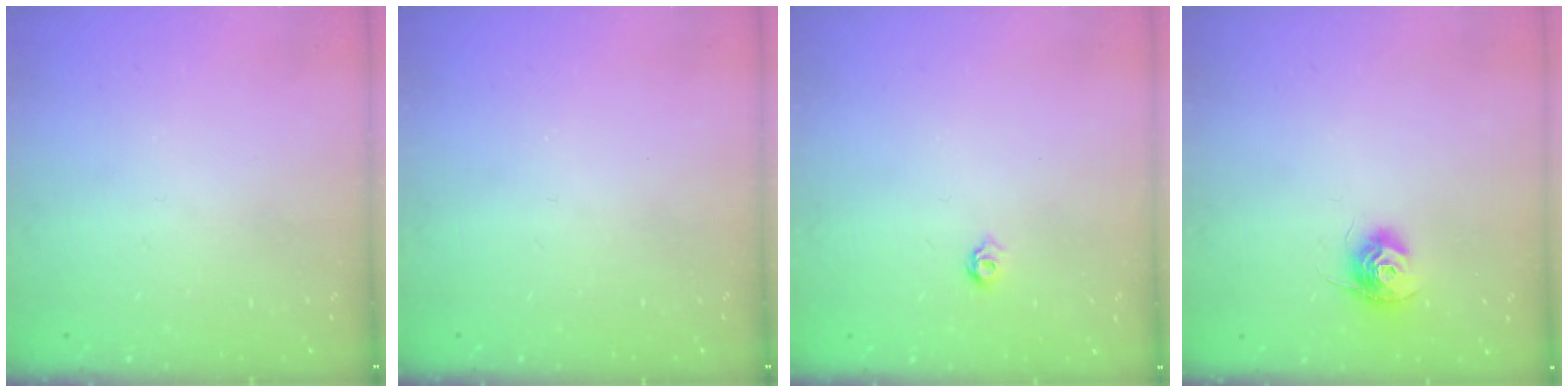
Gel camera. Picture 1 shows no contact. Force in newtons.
{"total": 0.0}
{"total": 4.2, "press": 4.1, "slide": 0.8}
{"total": 10.6, "press": 10.6, "slide": 0.7}